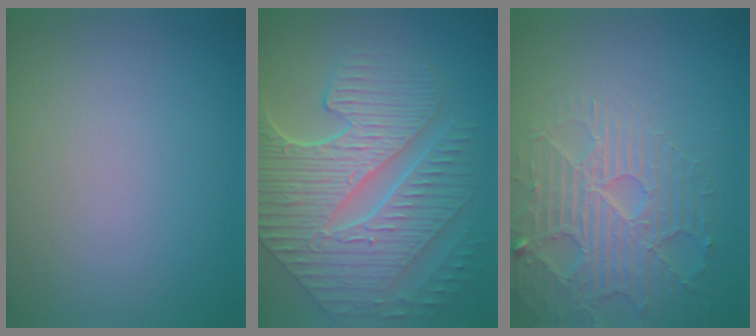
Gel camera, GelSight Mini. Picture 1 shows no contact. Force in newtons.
{"total": 10.0, "press": 7.1, "slide": 7.0}
{"total": 4.4, "press": 4.3, "slide": 0.8}